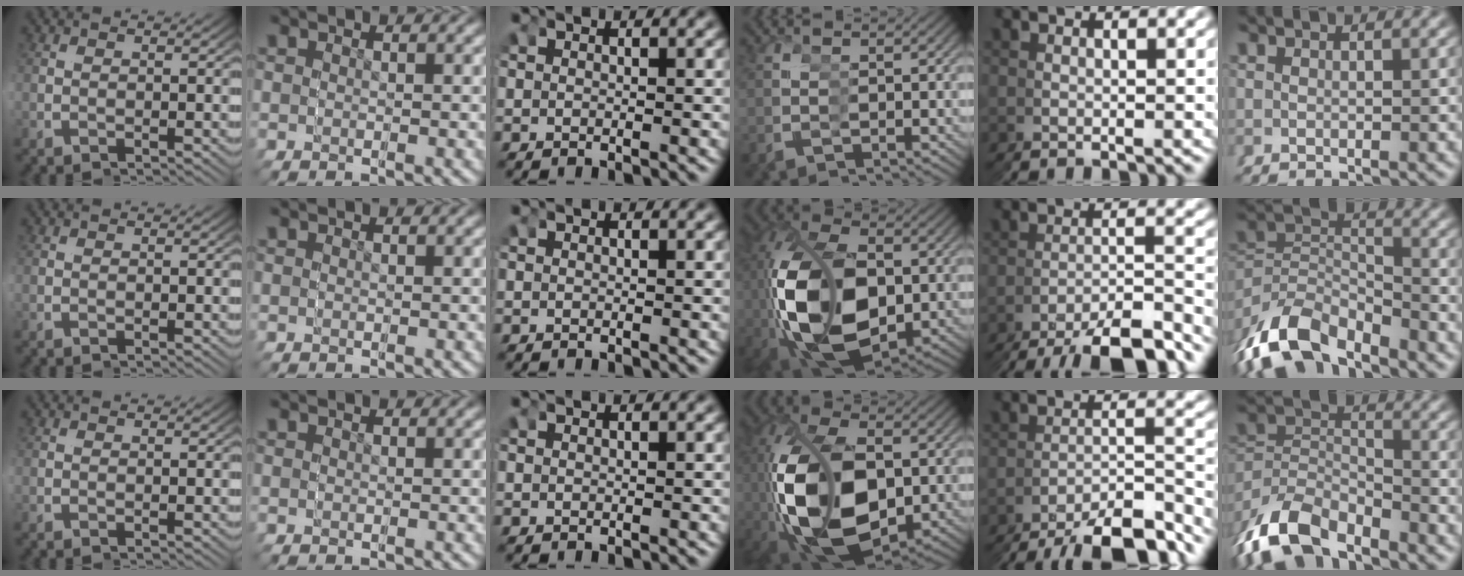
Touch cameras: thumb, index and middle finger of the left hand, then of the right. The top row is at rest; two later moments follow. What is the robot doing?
{"motion": "grasp_and_lifting", "object": "markers"}